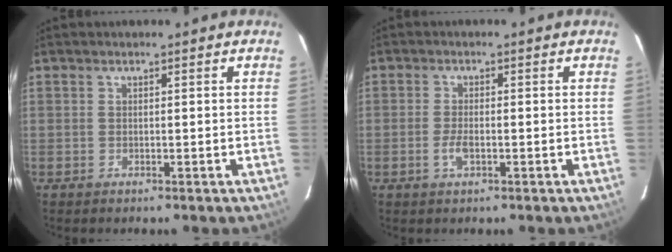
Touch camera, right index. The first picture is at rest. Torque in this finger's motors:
{"motor_torque": [0.41, -0.10, 0.04, 0.02]}